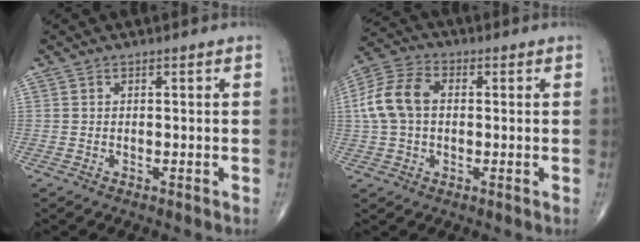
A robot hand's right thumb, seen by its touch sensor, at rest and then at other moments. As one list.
[{"total": 10.0, "force": [0.7, 6.9, 7.2], "torque": [-0.150, 0.028, 0.007]}]